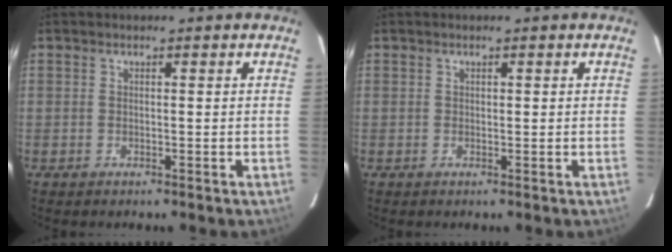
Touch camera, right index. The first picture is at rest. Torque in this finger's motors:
{"motor_torque": [-0.26, 0.35, -0.02, -0.01]}